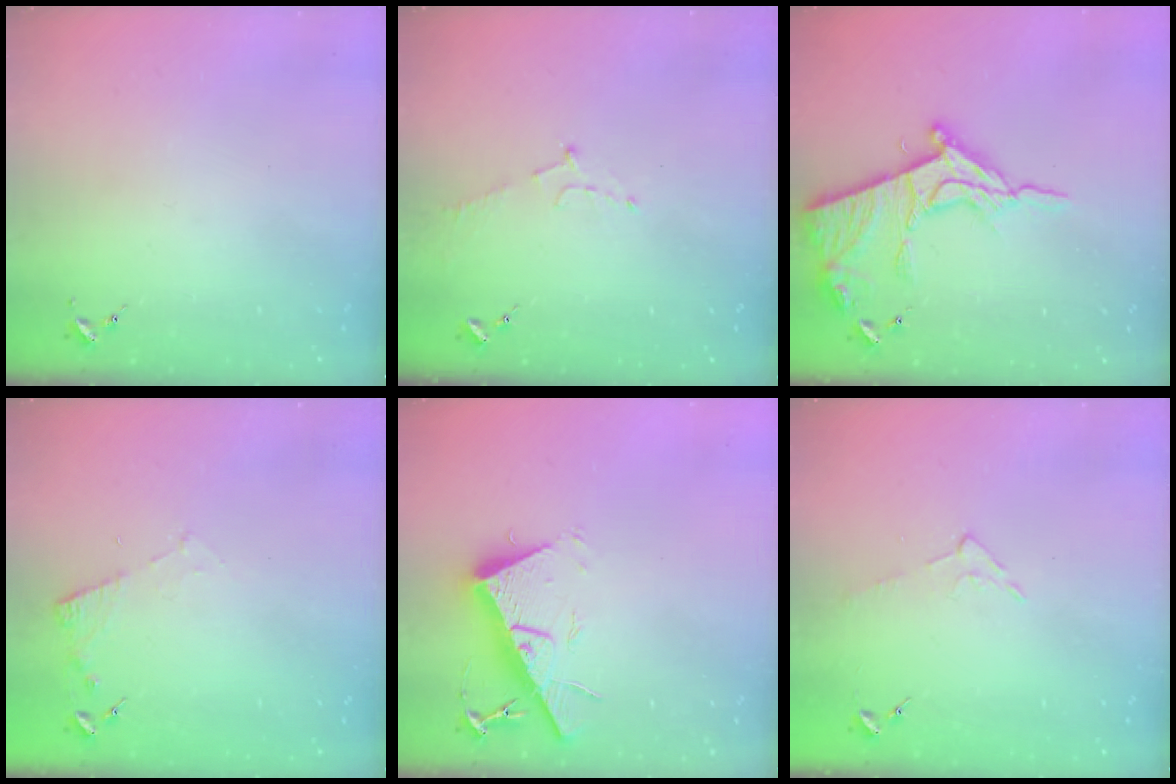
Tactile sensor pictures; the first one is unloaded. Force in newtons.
{"total": 5.7, "press": 5.7, "slide": 0.6}
{"total": 16.8, "press": 16.8, "slide": 1.3}
{"total": 4.6, "press": 4.6, "slide": 0.5}
{"total": 14.6, "press": 14.6, "slide": 0.4}
{"total": 4.7, "press": 4.7, "slide": 0.5}